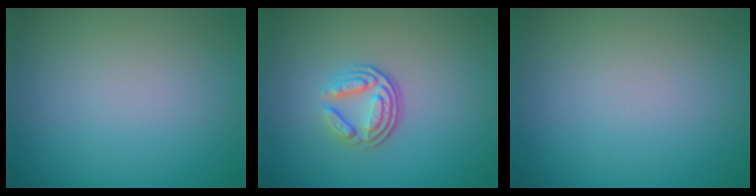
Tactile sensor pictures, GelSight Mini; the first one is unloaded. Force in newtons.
{"total": 3.7, "press": 2.6, "slide": 2.7}
{"total": 0.0}